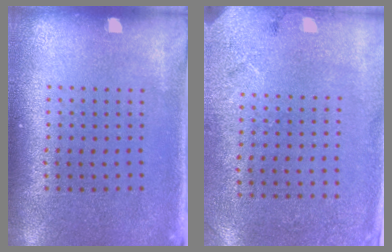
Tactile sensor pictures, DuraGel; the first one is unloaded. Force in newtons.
{"total": 2.7, "press": 2.2, "slide": 1.7}